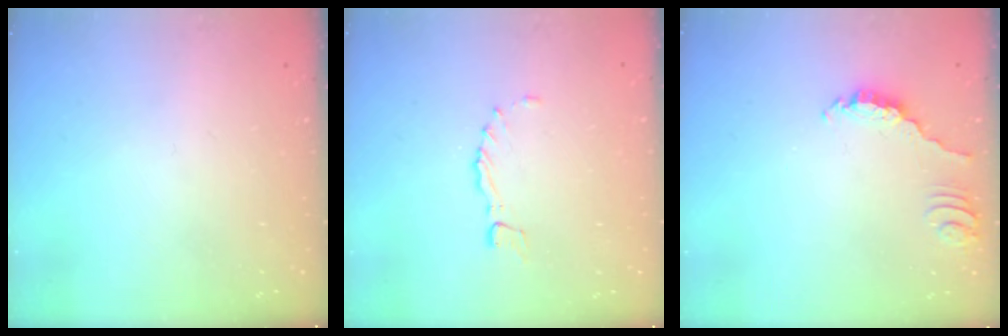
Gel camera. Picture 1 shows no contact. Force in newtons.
{"total": 1.2, "press": 1.2, "slide": 0.3}
{"total": 2.3, "press": 2.3, "slide": 0.2}